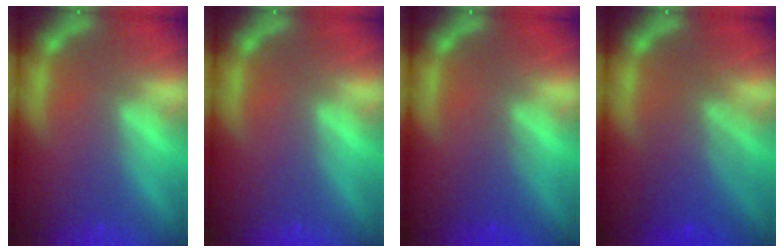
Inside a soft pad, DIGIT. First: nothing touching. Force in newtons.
{"total": 0.0}
{"total": 2.0}
{"total": 5.5}